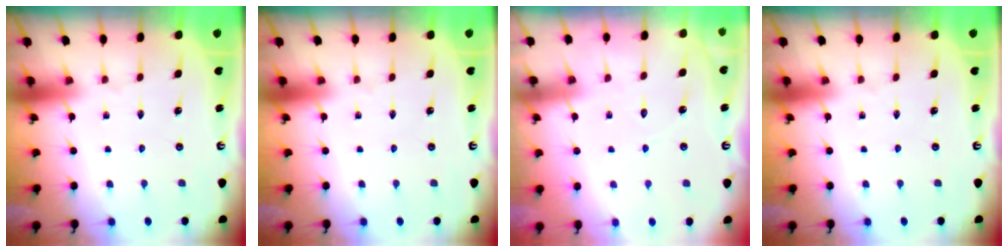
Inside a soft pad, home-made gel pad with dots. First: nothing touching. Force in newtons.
{"total": 0.0}
{"total": 5.4, "press": 5.4, "slide": 0.6}
{"total": 0.0}